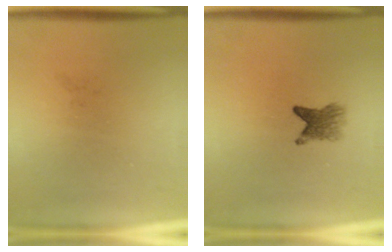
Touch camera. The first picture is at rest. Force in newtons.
{"total": 3.1}